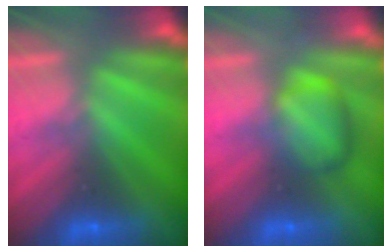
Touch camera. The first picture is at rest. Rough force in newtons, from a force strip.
{"total": 2.4}